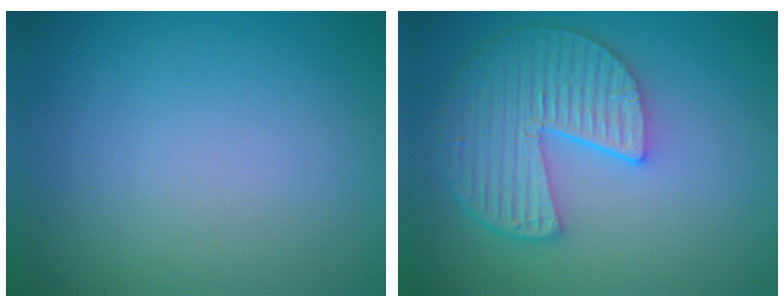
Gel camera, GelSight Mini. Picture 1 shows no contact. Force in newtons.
{"total": 6.2, "press": 4.8, "slide": 4.0}